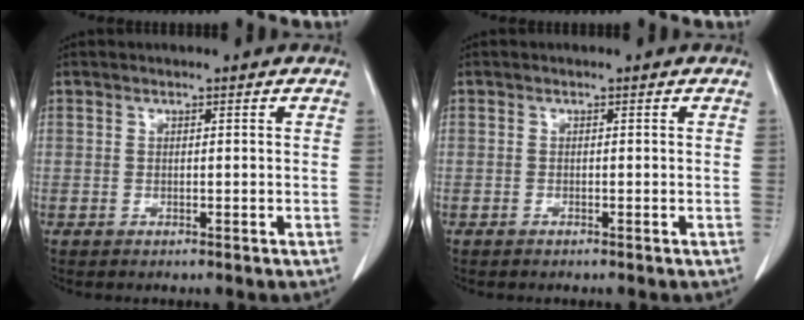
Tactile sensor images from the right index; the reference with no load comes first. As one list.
[{"total": 0.0}]